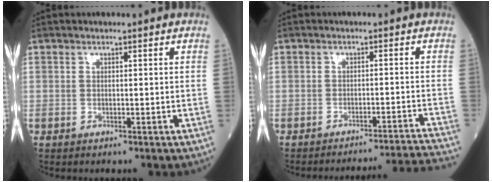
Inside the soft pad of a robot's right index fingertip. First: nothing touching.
{"total": 13.3, "force": [-12.7, -3.7, 1.2], "torque": [0.011, -0.020, -0.156]}